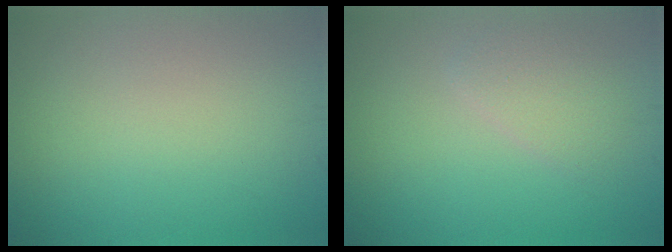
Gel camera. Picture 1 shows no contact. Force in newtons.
{"total": 1.9, "press": 1.9, "slide": 0.1}